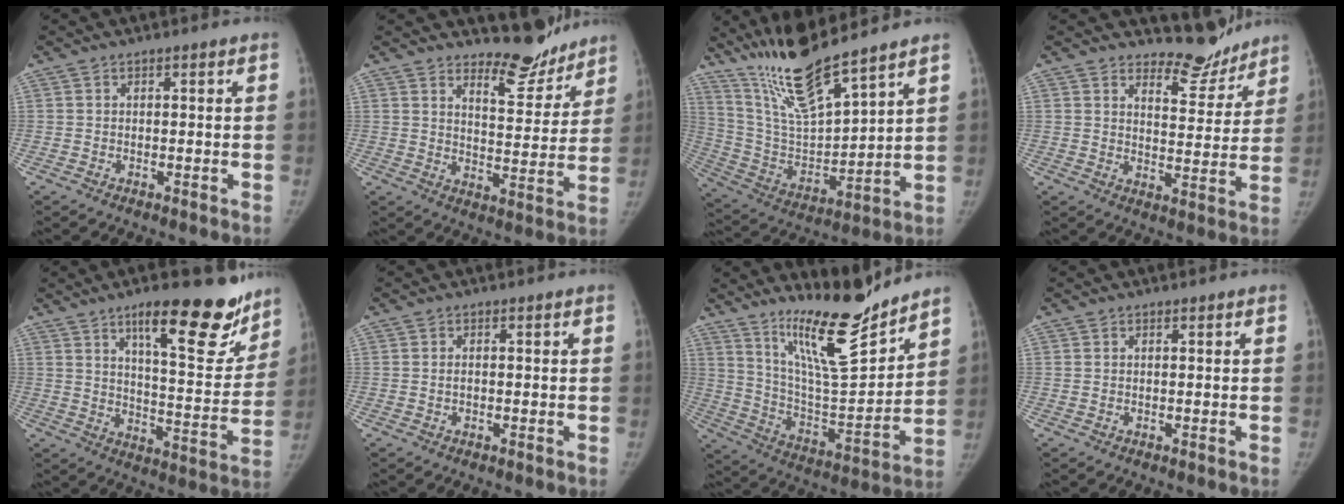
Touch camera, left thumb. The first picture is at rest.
{"total": 9.1, "force": [8.4, 3.0, 2.1], "torque": [0.004, -0.072, 0.125]}
{"total": 16.3, "force": [13.3, 2.0, 9.2], "torque": [-0.155, -0.076, 0.267]}
{"total": 8.0, "force": [7.4, 2.9, 0.8], "torque": [0.022, -0.070, 0.108]}
{"total": 19.3, "force": [12.8, 5.8, 13.3], "torque": [-0.129, -0.079, 0.188]}
{"total": 0.8, "force": [-0.2, 0.5, 0.6], "torque": [-0.009, 0.002, -0.003]}
{"total": 18.1, "force": [14.4, 3.2, 10.6], "torque": [-0.139, -0.106, 0.254]}
{"total": 0.0}